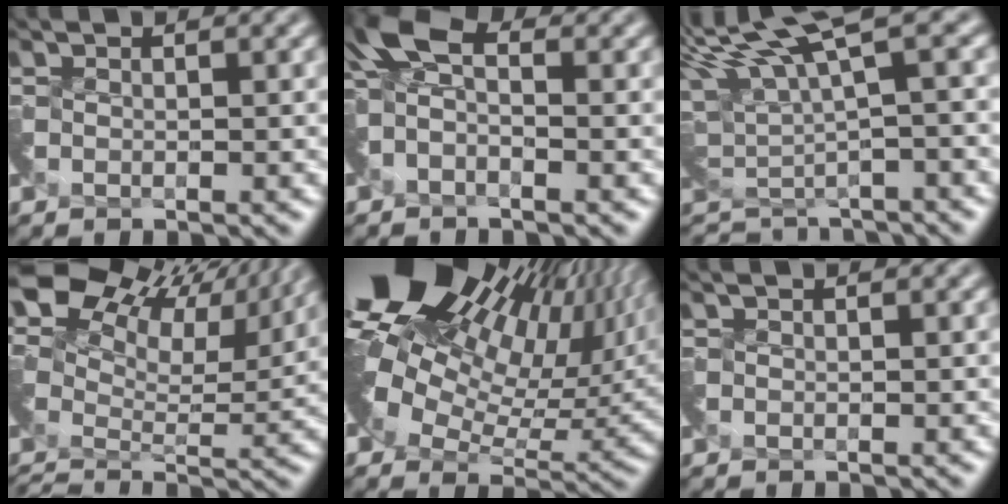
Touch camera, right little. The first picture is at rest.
{"total": 3.4, "force": [-0.4, 2.1, 2.7], "torque": [-0.058, 0.013, -0.017]}
{"total": 4.9, "force": [3.6, 0.9, 3.2], "torque": [-0.046, 0.003, 0.079]}
{"total": 13.0, "force": [6.3, 7.4, 8.6], "torque": [-0.187, 0.034, 0.113]}
{"total": 17.2, "force": [7.7, 9.2, 12.3], "torque": [-0.193, 0.041, 0.153]}
{"total": 0.0}